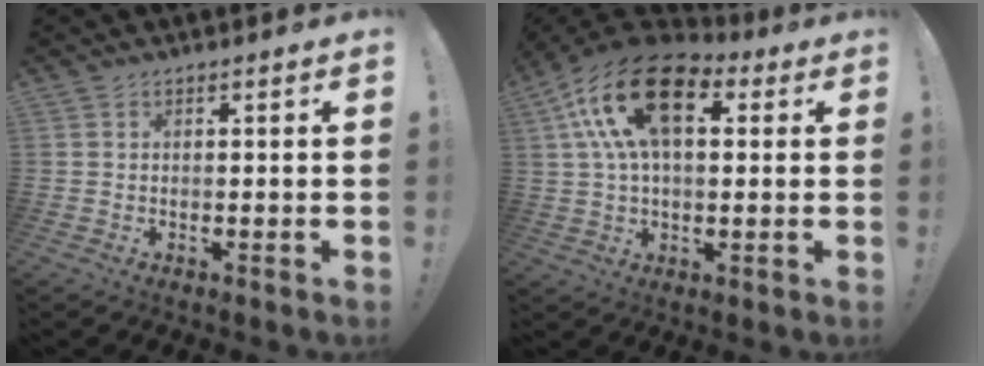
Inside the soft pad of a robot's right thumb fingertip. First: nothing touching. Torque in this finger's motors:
{"motor_torque": [1.42, 3.59, 1.27, -0.55, 0.23]}